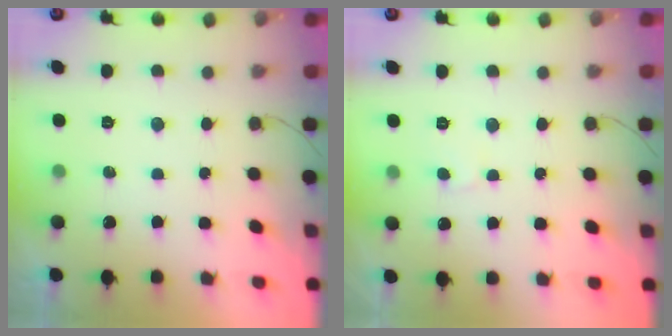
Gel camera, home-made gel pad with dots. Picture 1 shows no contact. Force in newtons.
{"total": 4.2, "press": 4.2, "slide": 0.2}